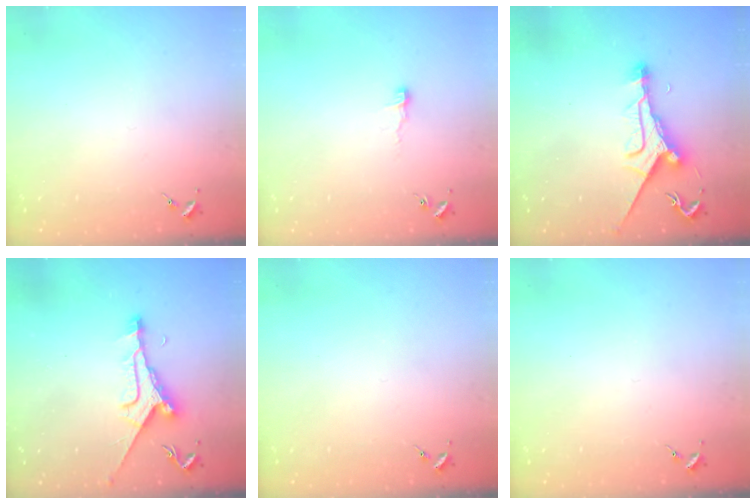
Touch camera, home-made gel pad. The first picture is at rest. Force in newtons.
{"total": 4.4, "press": 4.4, "slide": 0.5}
{"total": 10.0, "press": 9.9, "slide": 0.7}
{"total": 9.5, "press": 9.5, "slide": 0.8}
{"total": 0.0}
{"total": 0.0}